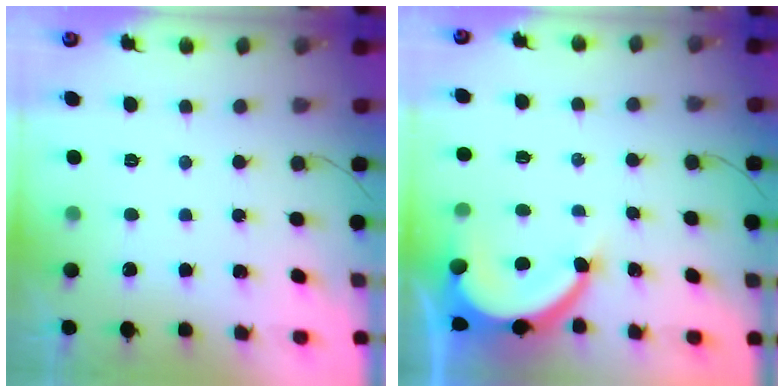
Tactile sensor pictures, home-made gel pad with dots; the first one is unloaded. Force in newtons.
{"total": 9.4, "press": 9.3, "slide": 1.0}